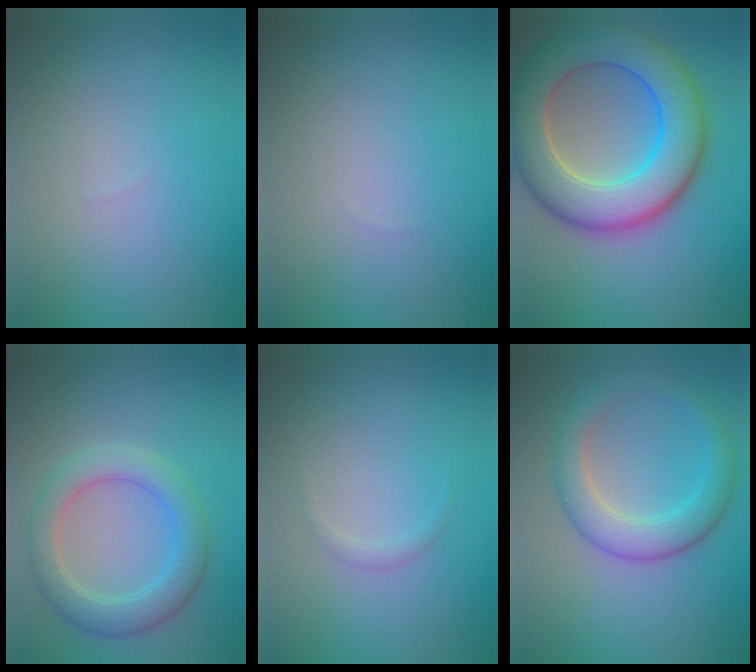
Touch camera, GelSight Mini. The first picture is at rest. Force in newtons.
{"total": 0.0}
{"total": 10.5, "press": 10.5, "slide": 0.6}
{"total": 4.4, "press": 4.4, "slide": 0.1}
{"total": 0.6, "press": 0.6, "slide": 0.0}
{"total": 4.2, "press": 4.2, "slide": 0.1}